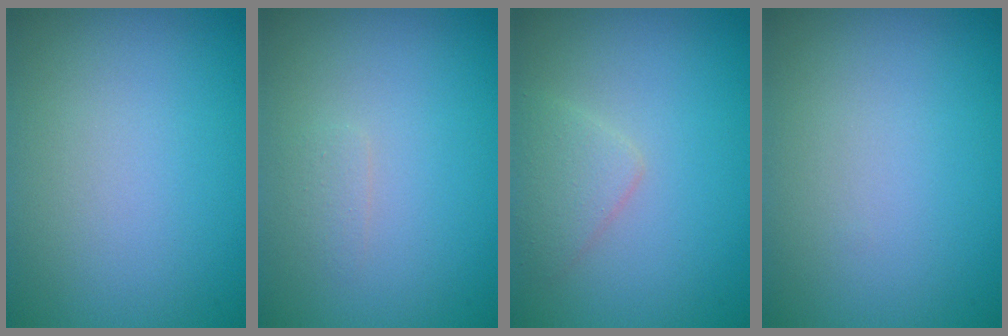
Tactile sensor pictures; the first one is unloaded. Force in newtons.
{"total": 0.7, "press": 0.7, "slide": 0.1}
{"total": 1.9, "press": 1.9, "slide": 0.1}
{"total": 0.0}